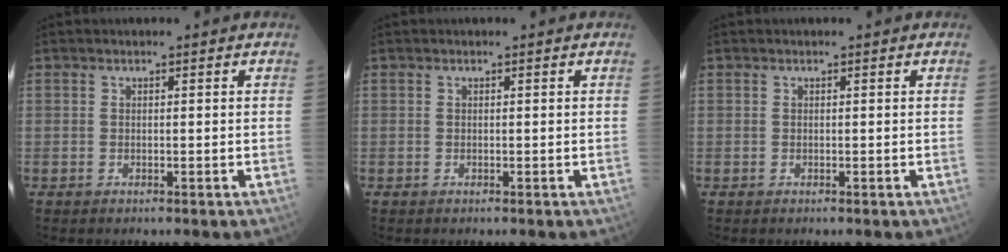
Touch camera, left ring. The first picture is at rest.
{"total": 0.0}
{"total": 0.0}